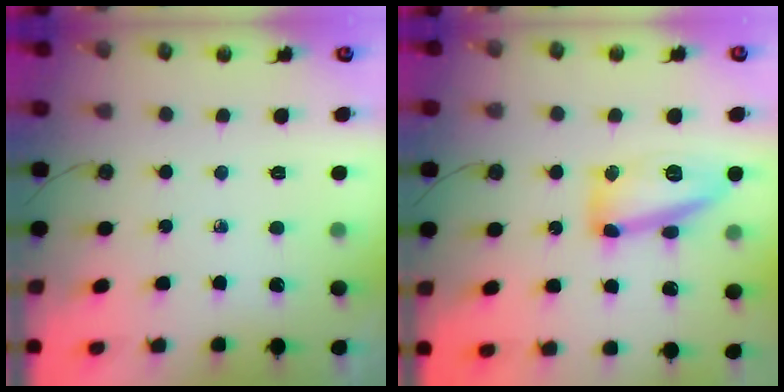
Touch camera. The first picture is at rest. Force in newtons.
{"total": 13.2, "press": 13.2, "slide": 1.3}